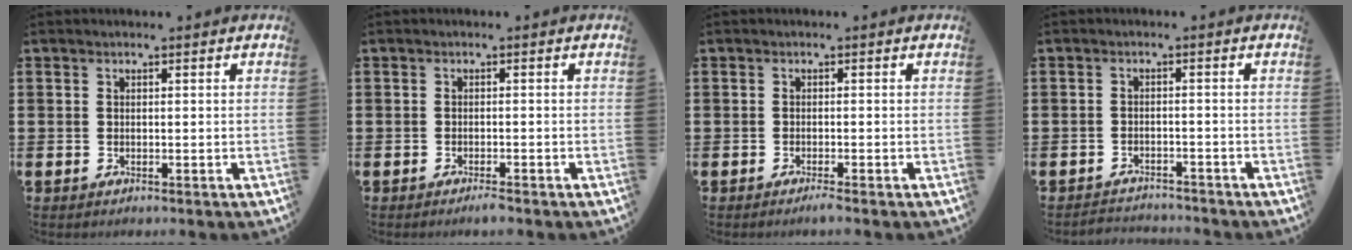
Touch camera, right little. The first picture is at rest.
{"total": 1.0, "force": [-0.8, 0.0, 0.6], "torque": [-0.012, -0.001, -0.016]}
{"total": 0.9, "force": [-0.7, -0.1, 0.7], "torque": [-0.010, -0.002, -0.013]}
{"total": 1.9, "force": [-1.9, 0.1, -0.3], "torque": [-0.002, 0.003, -0.043]}